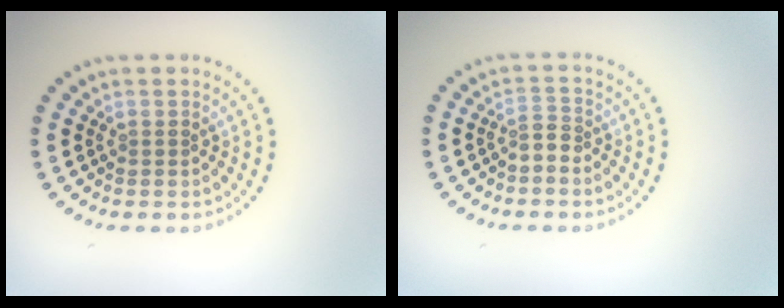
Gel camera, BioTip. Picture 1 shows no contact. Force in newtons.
{"total": 1.6, "press": 1.2, "slide": 1.1}